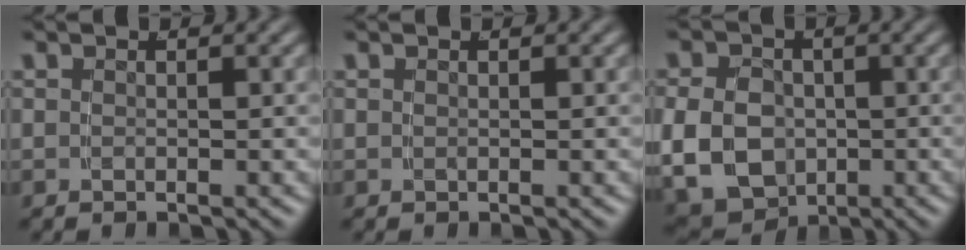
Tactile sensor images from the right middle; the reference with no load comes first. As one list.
[{"total": 0.0}, {"total": 10.0, "force": [-1.6, 8.8, 4.5], "torque": [-0.107, -0.044, -0.016]}]